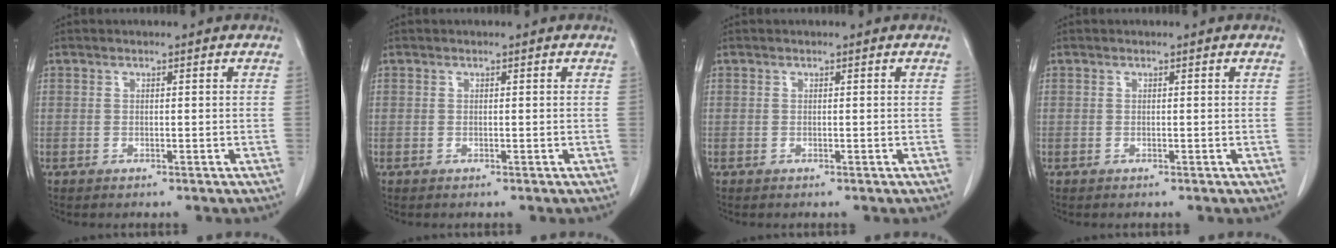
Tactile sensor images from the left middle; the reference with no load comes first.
{"total": 0.0}
{"total": 0.0}
{"total": 0.0}